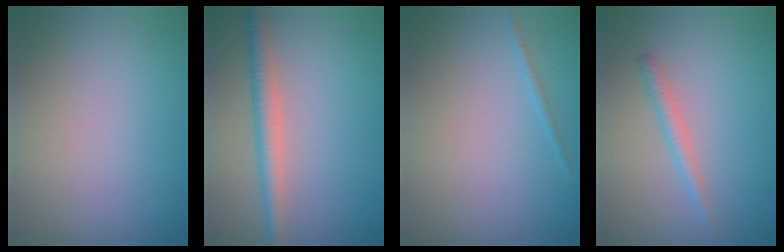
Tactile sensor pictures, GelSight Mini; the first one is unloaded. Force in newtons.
{"total": 2.7, "press": 2.7, "slide": 0.1}
{"total": 0.7, "press": 0.6, "slide": 0.1}
{"total": 1.5, "press": 1.5, "slide": 0.0}